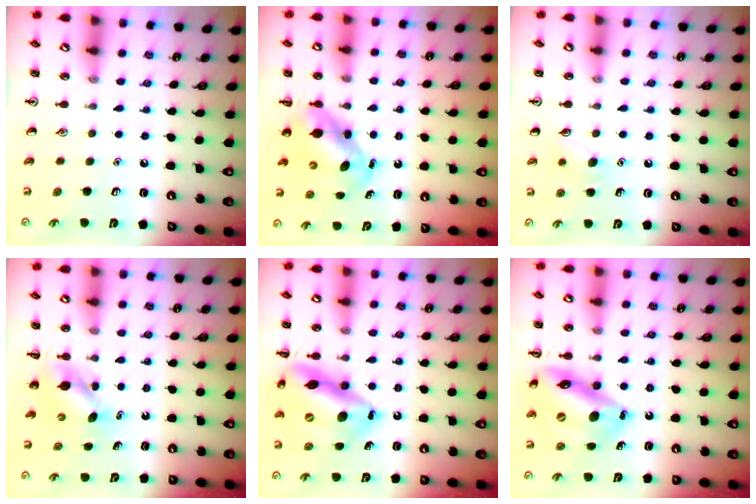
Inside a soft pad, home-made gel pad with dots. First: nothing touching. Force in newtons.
{"total": 5.6, "press": 5.5, "slide": 0.8}
{"total": 6.5, "press": 6.3, "slide": 1.5}
{"total": 5.0, "press": 4.9, "slide": 0.5}
{"total": 17.0, "press": 16.5, "slide": 4.3}
{"total": 15.9, "press": 15.6, "slide": 3.4}